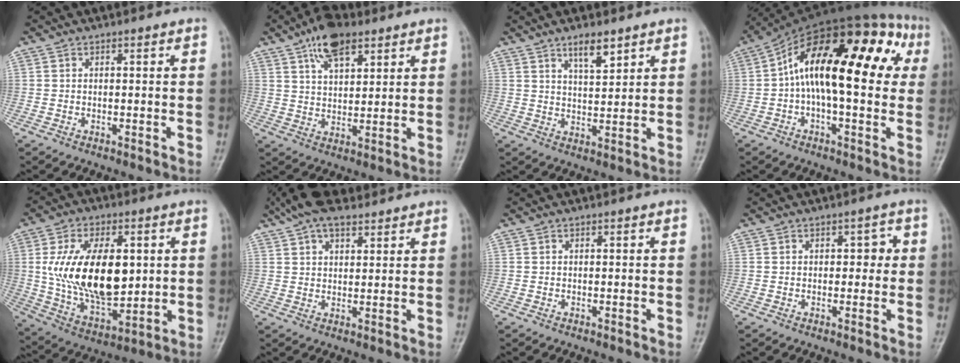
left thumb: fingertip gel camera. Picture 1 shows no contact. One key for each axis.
{"total": 9.4, "fx": 5.6, "fy": 4.6, "fz": 6.0, "tx": -0.084, "ty": -0.019, "tz": 0.096}
{"total": 5.3, "fx": 3.7, "fy": 1.6, "fz": 3.4, "tx": -0.047, "ty": -0.027, "tz": 0.063}
{"total": 23.1, "fx": 3.2, "fy": 10.2, "fz": 20.5, "tx": -0.297, "ty": 0.054, "tz": 0.037}
{"total": 19.9, "fx": 2.4, "fy": 11.4, "fz": 16.1, "tx": -0.259, "ty": -0.018, "tz": 0.054}
{"total": 9.4, "fx": 7.1, "fy": 4.1, "fz": 4.5, "tx": -0.064, "ty": -0.001, "tz": 0.126}
{"total": 0.0}
{"total": 2.7, "fx": 0.5, "fy": 1.9, "fz": 1.9, "tx": 0.002, "ty": 0.003, "tz": -0.001}